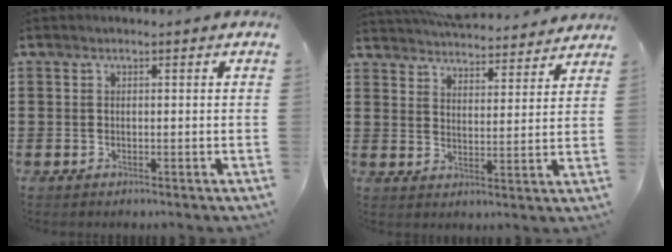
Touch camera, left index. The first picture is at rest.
{"total": 5.3, "force": [5.3, 0.2, 0.3], "torque": [-0.028, -0.031, 0.094]}